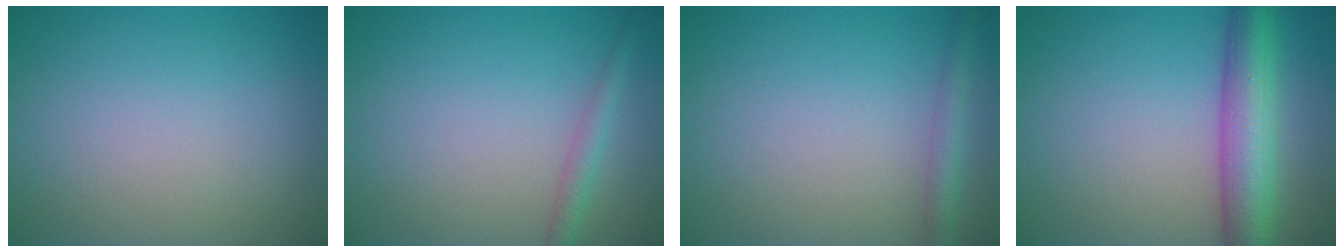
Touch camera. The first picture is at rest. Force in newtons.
{"total": 1.8, "press": 1.8, "slide": 0.1}
{"total": 2.2, "press": 2.2, "slide": 0.1}
{"total": 7.3, "press": 7.3, "slide": 0.2}